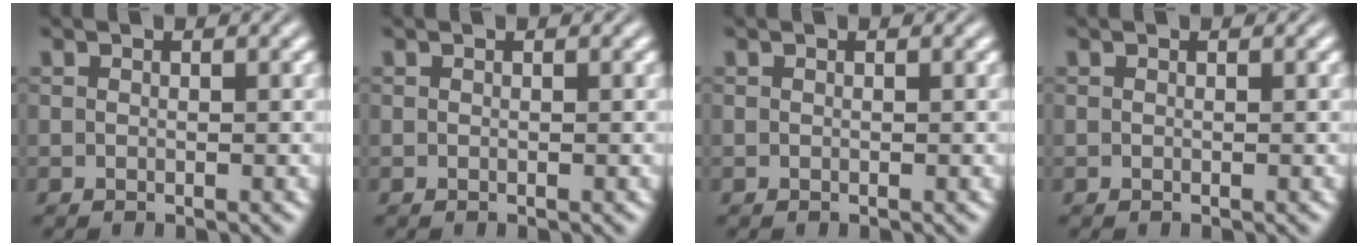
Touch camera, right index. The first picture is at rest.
{"total": 0.0}
{"total": 0.0}
{"total": 0.0}